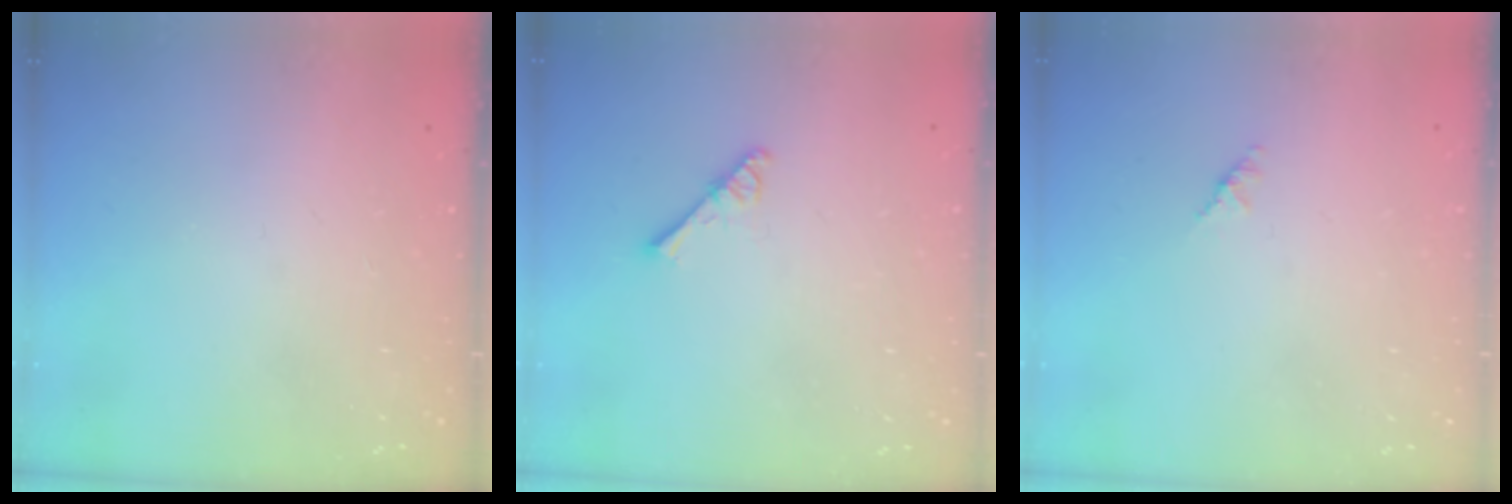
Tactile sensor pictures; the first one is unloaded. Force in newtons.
{"total": 2.5, "press": 2.5, "slide": 0.3}
{"total": 1.4, "press": 1.3, "slide": 0.4}